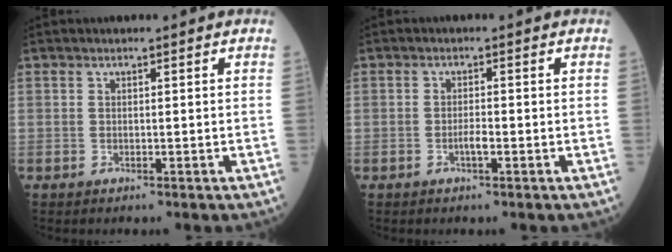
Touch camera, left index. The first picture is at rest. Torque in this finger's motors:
{"motor_torque": [0.41, 0.15, 0.03, 0.01]}